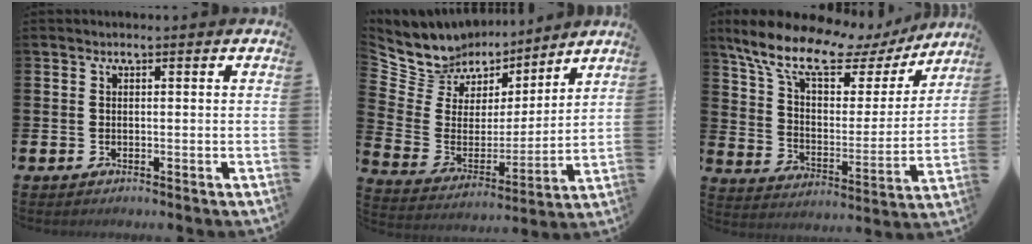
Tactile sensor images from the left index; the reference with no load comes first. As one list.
[{"total": 8.2, "force": [7.2, 3.9, -0.8], "torque": [-0.045, -0.067, 0.132]}, {"total": 12.9, "force": [10.2, 4.7, 6.4], "torque": [-0.152, -0.059, 0.172]}]